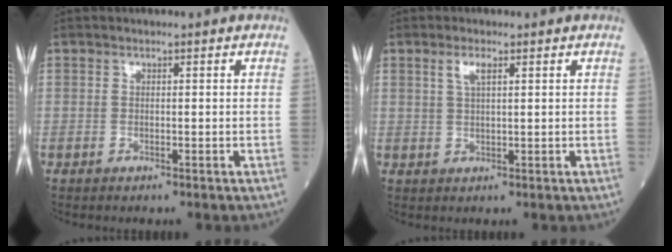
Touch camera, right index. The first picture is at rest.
{"total": 2.4, "force": [1.2, 0.5, 2.0], "torque": [-0.045, 0.003, 0.026]}